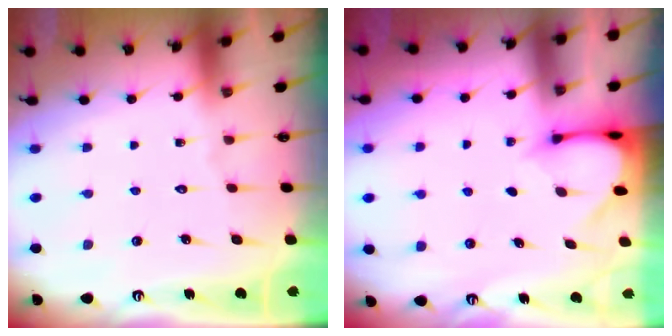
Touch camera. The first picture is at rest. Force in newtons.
{"total": 3.3, "press": 3.2, "slide": 0.3}